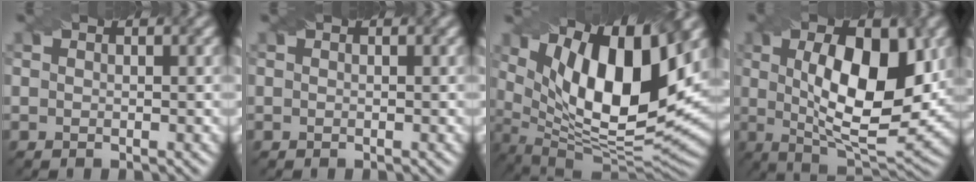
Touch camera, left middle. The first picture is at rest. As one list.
[{"total": 0.0}, {"total": 14.9, "force": [5.4, 5.7, 12.6], "torque": [-0.209, 0.000, 0.092]}, {"total": 11.1, "force": [1.5, 4.5, 10.1], "torque": [-0.151, 0.001, 0.028]}]